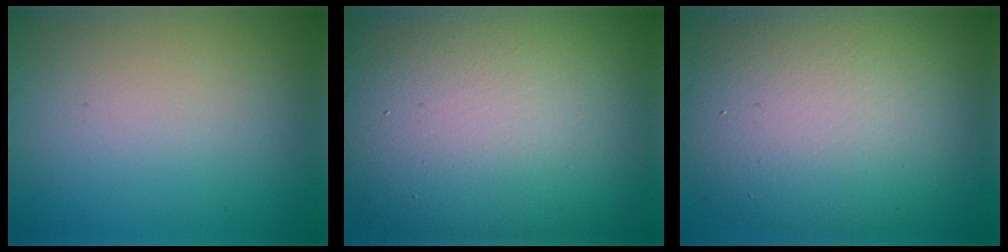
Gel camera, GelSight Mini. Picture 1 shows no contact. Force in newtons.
{"total": 17.2, "press": 17.2, "slide": 1.0}
{"total": 11.5, "press": 11.4, "slide": 0.8}